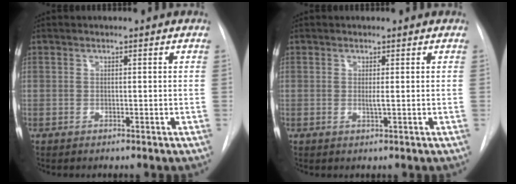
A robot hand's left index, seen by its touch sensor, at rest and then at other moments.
{"total": 0.8, "force": [0.0, -0.1, 0.8], "torque": [-0.020, -0.005, 0.000]}